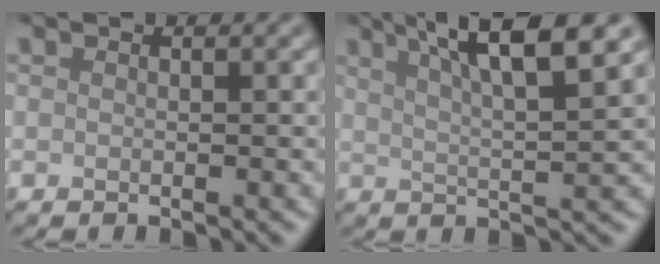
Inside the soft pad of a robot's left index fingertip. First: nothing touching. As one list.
[{"total": 7.7, "force": [4.4, 1.6, 6.1], "torque": [-0.075, 0.018, 0.055]}]